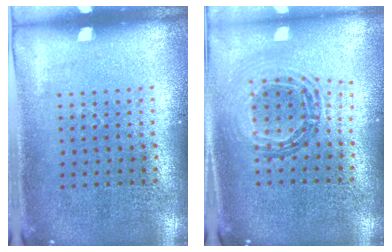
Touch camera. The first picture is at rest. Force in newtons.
{"total": 0.9, "press": 0.9, "slide": 0.1}